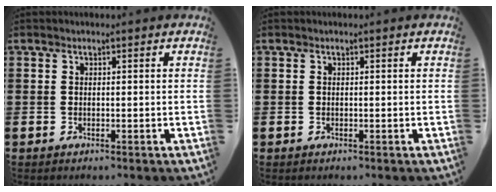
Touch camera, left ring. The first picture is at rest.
{"total": 0.0}